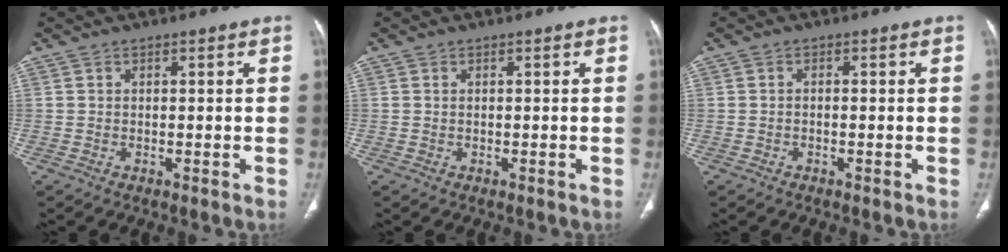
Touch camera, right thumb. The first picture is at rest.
{"total": 0.0}
{"total": 0.5, "force": [-0.2, 0.3, 0.4], "torque": [-0.005, 0.001, -0.008]}